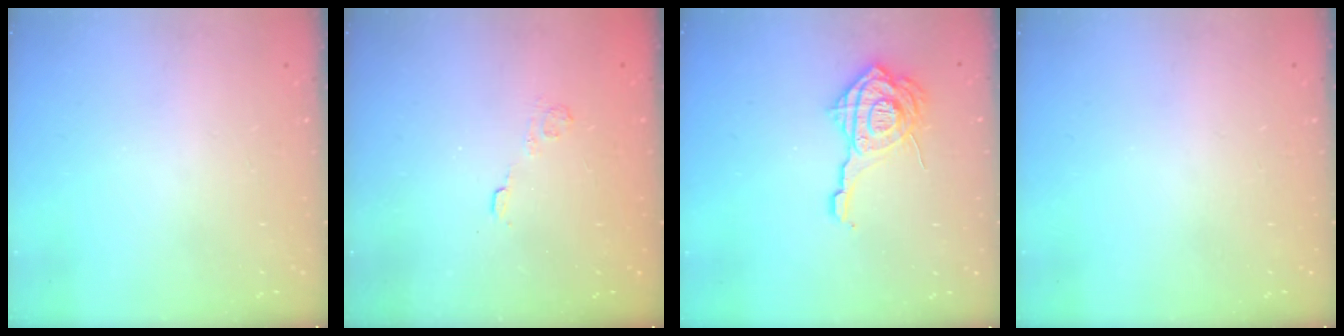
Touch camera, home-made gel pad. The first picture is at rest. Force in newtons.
{"total": 2.7, "press": 2.3, "slide": 1.4}
{"total": 15.4, "press": 15.4, "slide": 1.3}
{"total": 0.0}